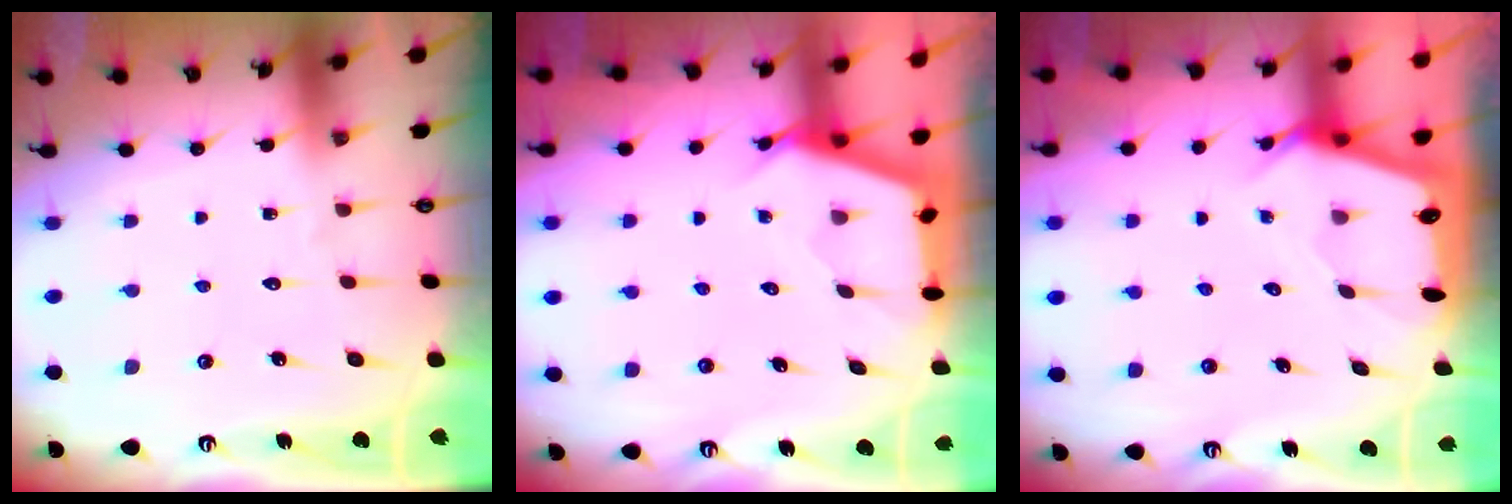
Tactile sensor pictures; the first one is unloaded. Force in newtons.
{"total": 2.5, "press": 2.5, "slide": 0.3}
{"total": 2.4, "press": 2.4, "slide": 0.2}